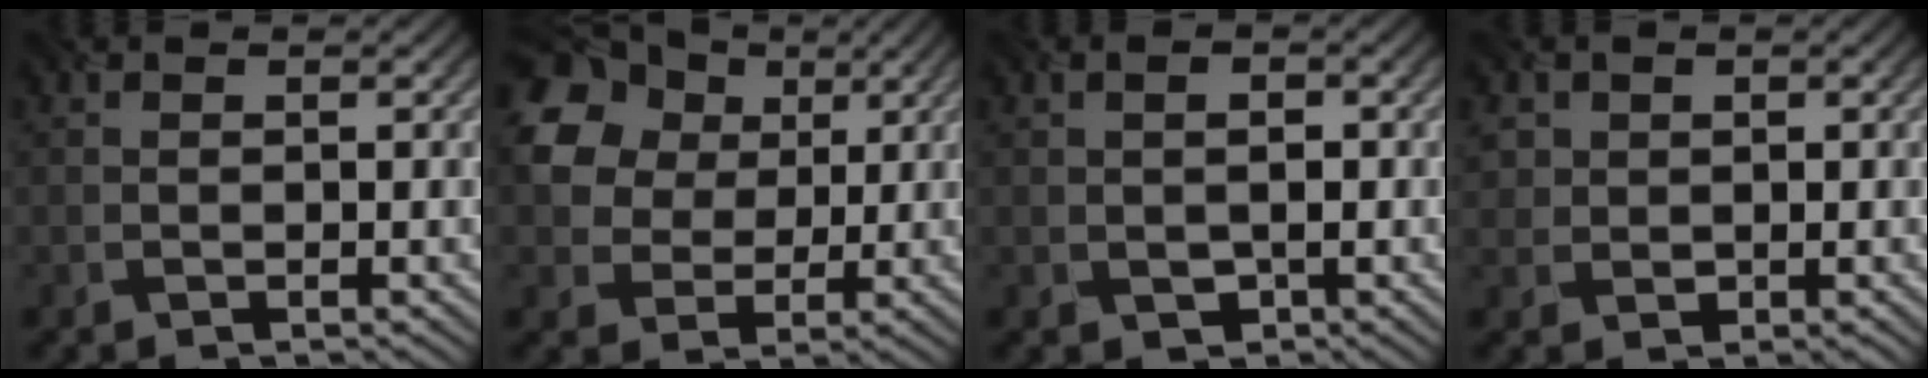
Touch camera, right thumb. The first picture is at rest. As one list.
[{"total": 16.2, "force": [6.1, 13.0, 7.5], "torque": [-0.224, 0.029, 0.119]}, {"total": 2.4, "force": [-0.4, 1.8, 1.5], "torque": [-0.023, -0.003, -0.002]}, {"total": 2.3, "force": [0.7, 2.2, 0.4], "torque": [-0.012, -0.002, 0.012]}]